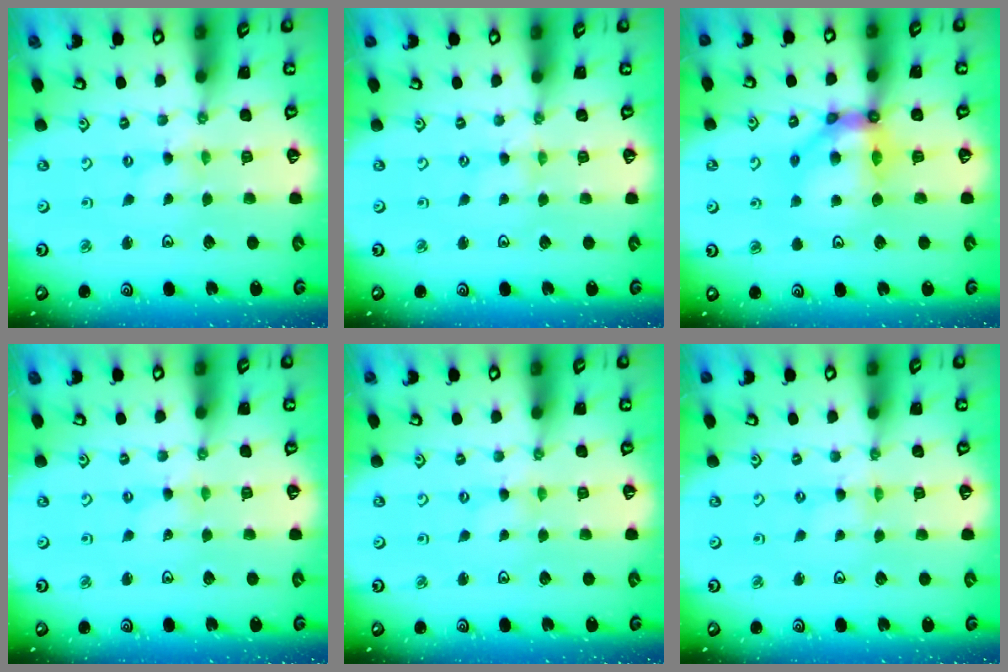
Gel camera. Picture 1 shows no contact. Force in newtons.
{"total": 0.0}
{"total": 11.3, "press": 11.0, "slide": 2.3}
{"total": 0.0}
{"total": 0.0}
{"total": 0.0}